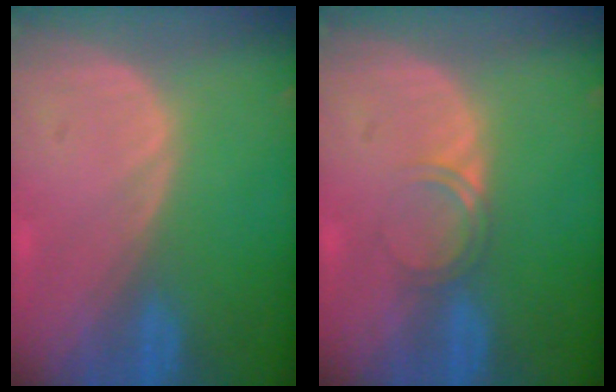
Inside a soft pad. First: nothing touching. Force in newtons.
{"total": 2.0, "press": 2.0, "slide": 0.2}